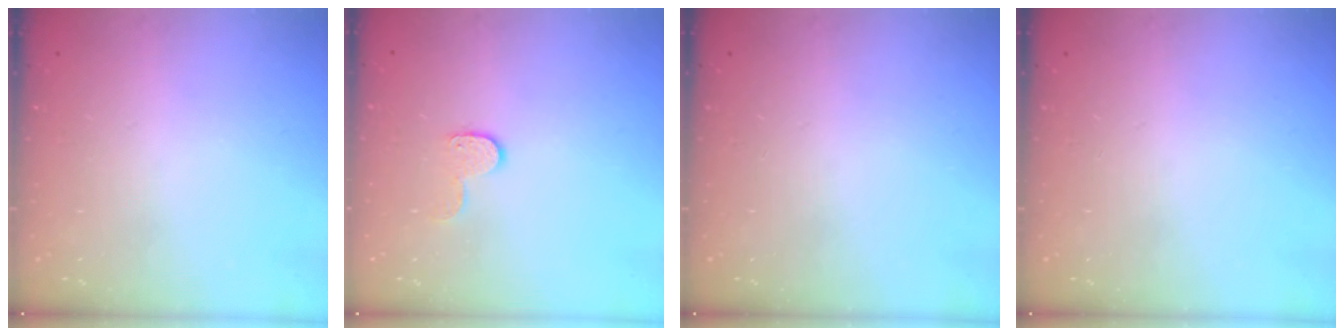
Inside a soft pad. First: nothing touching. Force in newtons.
{"total": 5.9, "press": 5.9, "slide": 0.5}
{"total": 0.0}
{"total": 0.0}